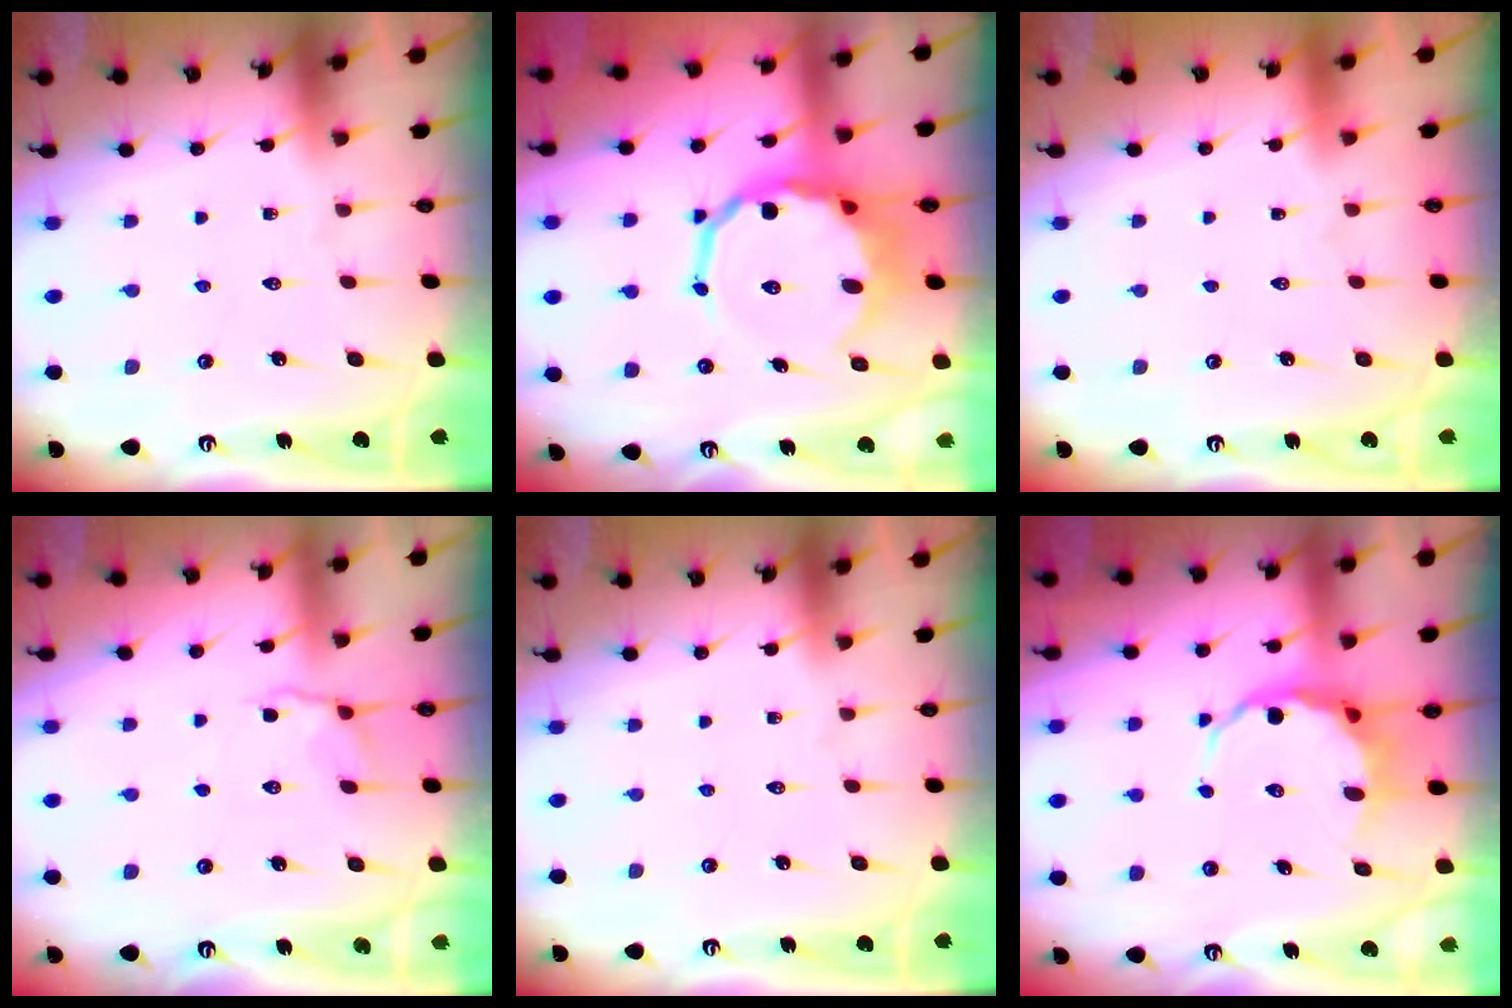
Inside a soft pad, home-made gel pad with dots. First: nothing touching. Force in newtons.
{"total": 12.8, "press": 12.4, "slide": 2.9}
{"total": 1.6, "press": 1.6, "slide": 0.1}
{"total": 4.8, "press": 4.4, "slide": 2.1}
{"total": 0.0}
{"total": 6.4, "press": 6.2, "slide": 1.7}